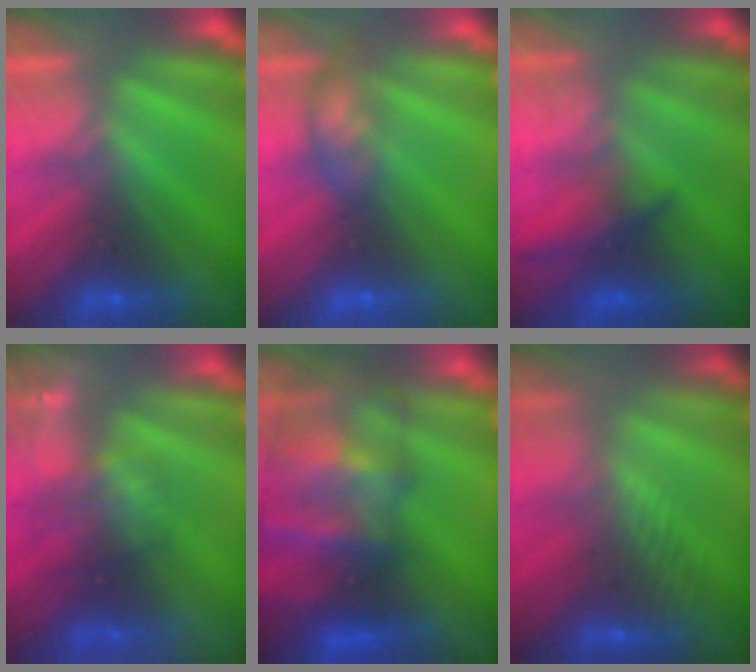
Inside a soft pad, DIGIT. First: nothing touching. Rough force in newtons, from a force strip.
{"total": 2.3}
{"total": 1.9}
{"total": 3.4}
{"total": 7.8}
{"total": 2.4}